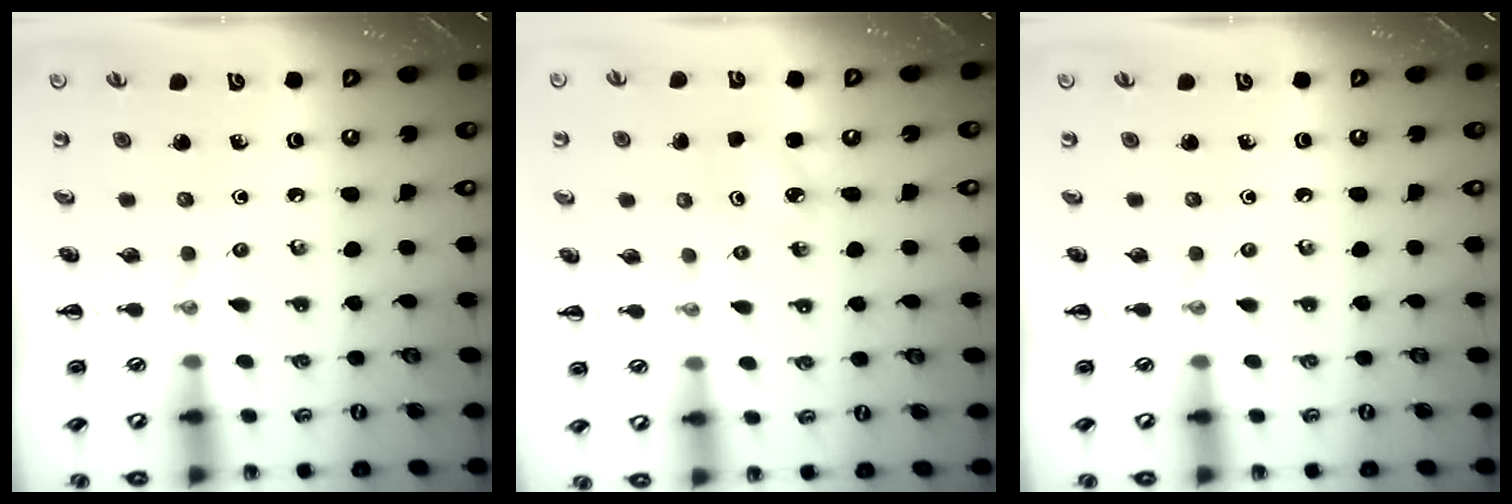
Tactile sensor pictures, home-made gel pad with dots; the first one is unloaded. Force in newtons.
{"total": 2.5, "press": 2.5, "slide": 0.5}
{"total": 0.0}